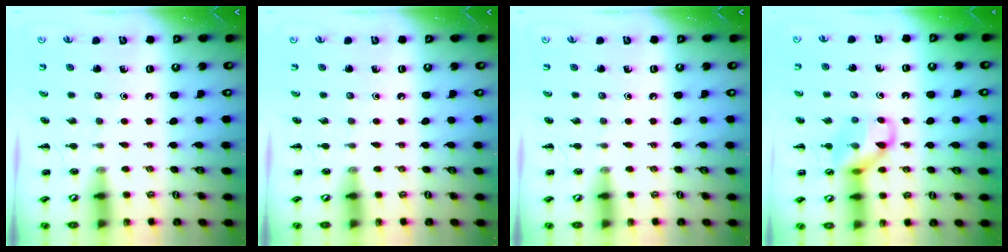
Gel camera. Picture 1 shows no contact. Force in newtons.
{"total": 0.0}
{"total": 0.0}
{"total": 10.4, "press": 10.3, "slide": 1.5}